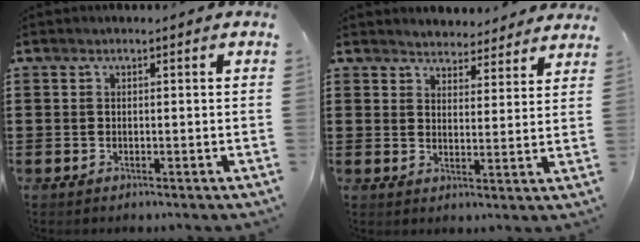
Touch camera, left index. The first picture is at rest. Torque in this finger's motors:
{"motor_torque": [1.07, -1.06, 0.33, 0.02]}